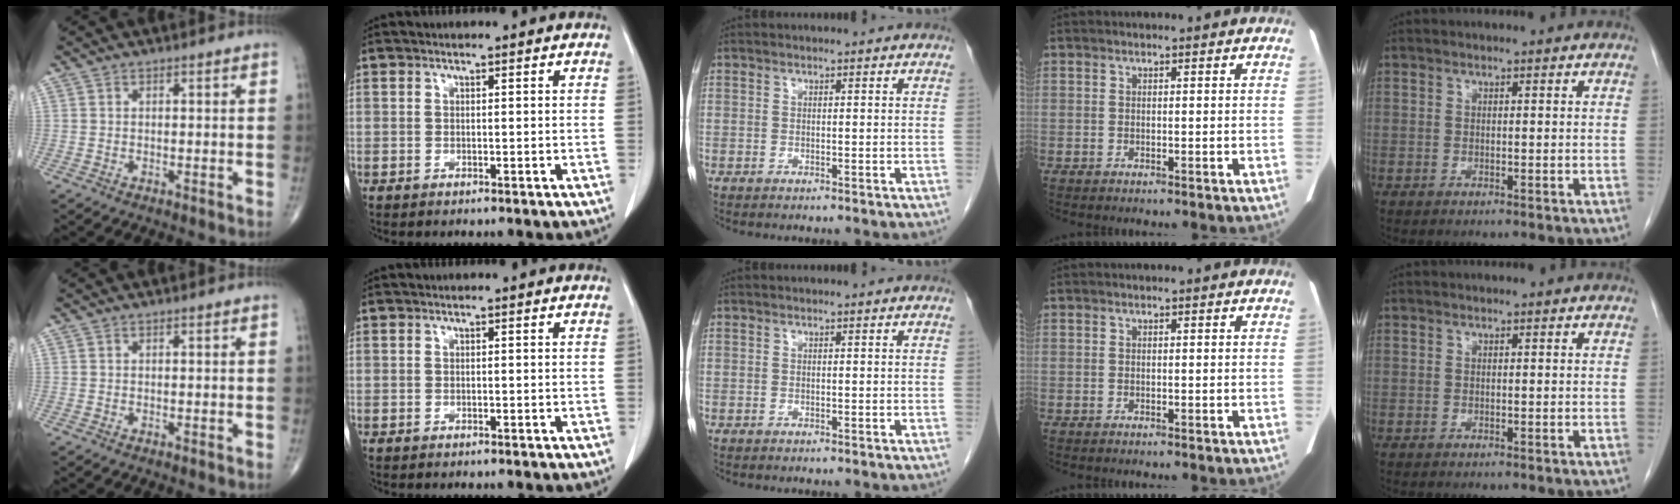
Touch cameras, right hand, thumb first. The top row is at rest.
{}